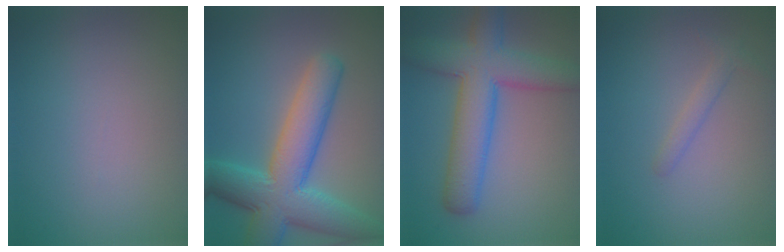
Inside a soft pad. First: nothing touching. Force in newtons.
{"total": 8.9, "press": 8.9, "slide": 0.0}
{"total": 8.0, "press": 8.0, "slide": 0.4}
{"total": 1.3, "press": 1.3, "slide": 0.1}